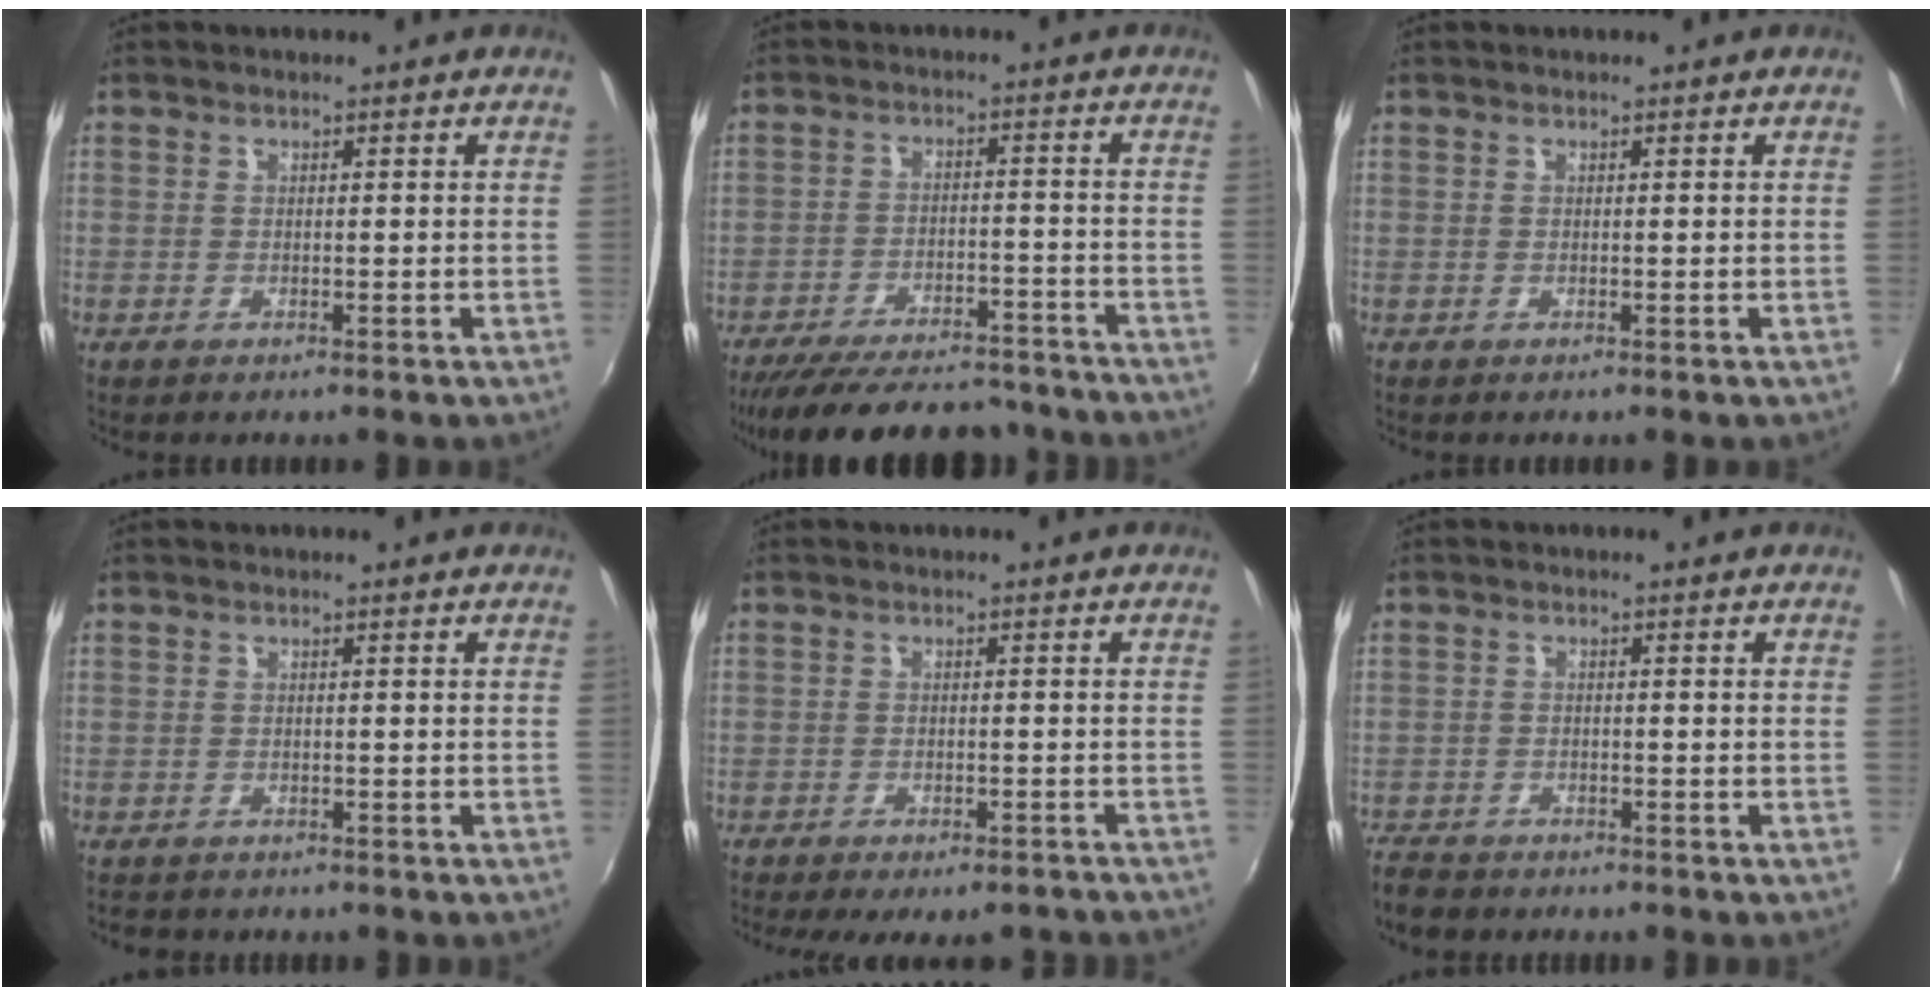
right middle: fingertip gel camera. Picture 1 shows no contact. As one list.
[{"total": 21.7, "force": [-18.9, 6.4, 8.7], "torque": [-0.177, -0.003, -0.257]}, {"total": 0.0}, {"total": 2.4, "force": [-2.1, 1.1, 0.4], "torque": [-0.015, -0.010, -0.033]}, {"total": 11.4, "force": [-9.6, 3.4, 5.0], "torque": [-0.109, -0.021, -0.122]}, {"total": 5.7, "force": [-4.9, 2.5, 1.4], "torque": [-0.055, -0.016, -0.090]}]